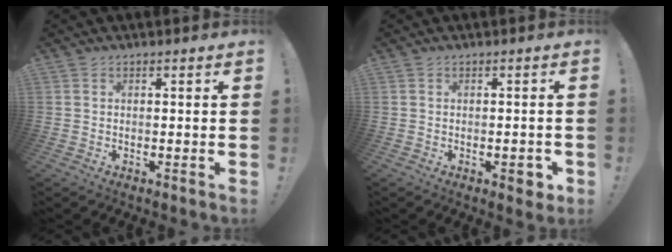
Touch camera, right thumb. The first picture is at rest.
{"total": 3.6, "force": [-1.6, 1.4, 2.9], "torque": [-0.029, 0.003, -0.025]}